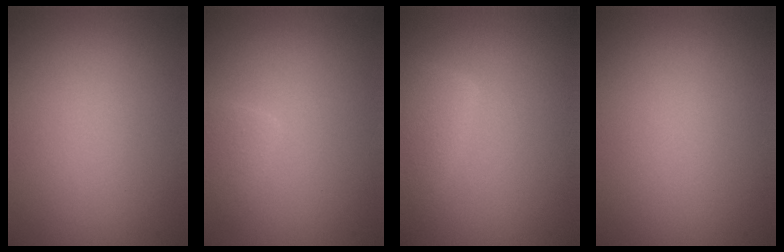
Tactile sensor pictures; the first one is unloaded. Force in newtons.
{"total": 1.6, "press": 1.6, "slide": 0.0}
{"total": 3.9, "press": 3.9, "slide": 0.2}
{"total": 0.0}